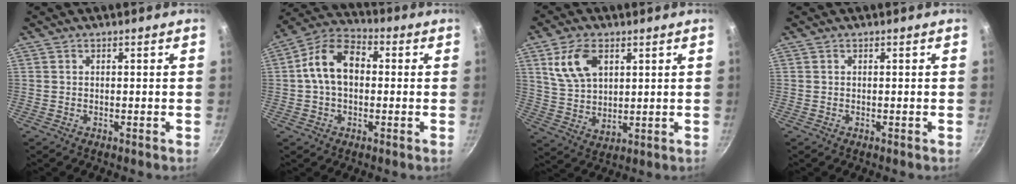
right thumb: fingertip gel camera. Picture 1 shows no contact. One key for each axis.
{"total": 11.2, "fx": 0.8, "fy": 7.6, "fz": 8.2, "tx": -0.123, "ty": 0.032, "tz": -0.005}
{"total": 10.5, "fx": 4.4, "fy": 6.3, "fz": 7.2, "tx": -0.125, "ty": -0.019, "tz": 0.090}
{"total": 0.0}